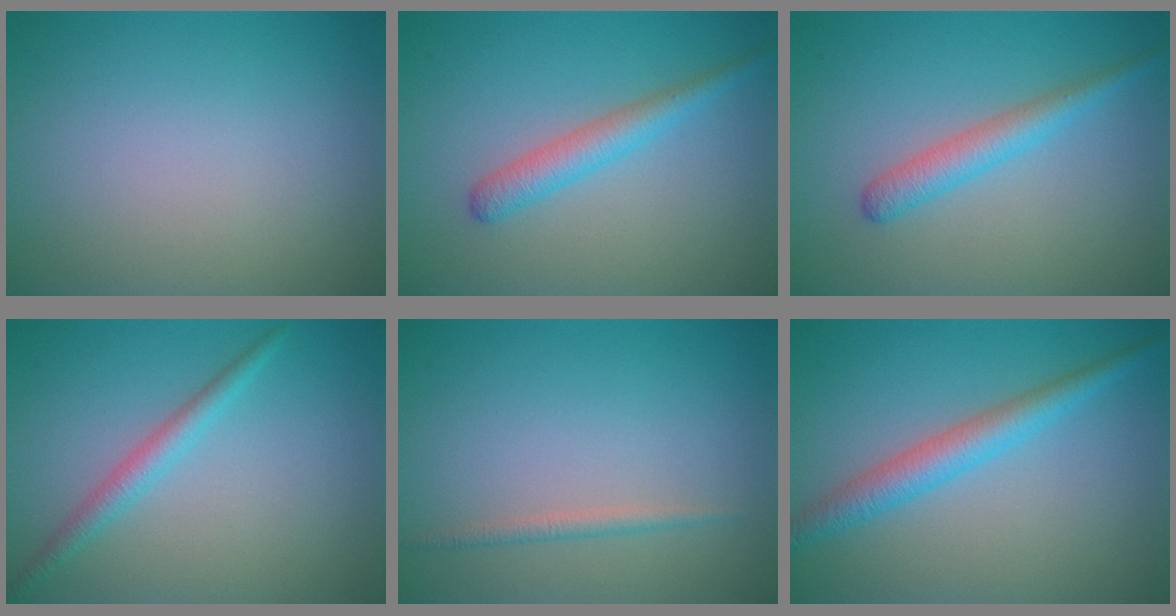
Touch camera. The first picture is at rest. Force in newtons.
{"total": 2.7, "press": 2.7, "slide": 0.0}
{"total": 2.7, "press": 2.7, "slide": 0.0}
{"total": 2.1, "press": 2.1, "slide": 0.1}
{"total": 1.1, "press": 1.1, "slide": 0.1}
{"total": 3.4, "press": 3.4, "slide": 0.2}